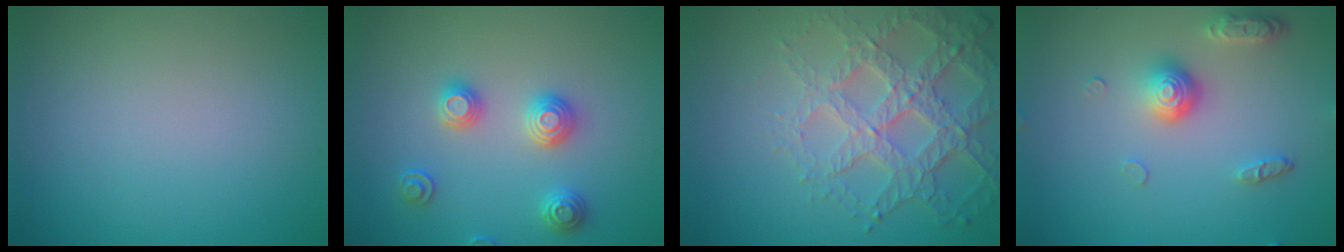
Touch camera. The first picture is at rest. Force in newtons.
{"total": 2.8, "press": 2.8, "slide": 0.2}
{"total": 6.0, "press": 4.7, "slide": 3.7}
{"total": 3.6, "press": 2.7, "slide": 2.3}